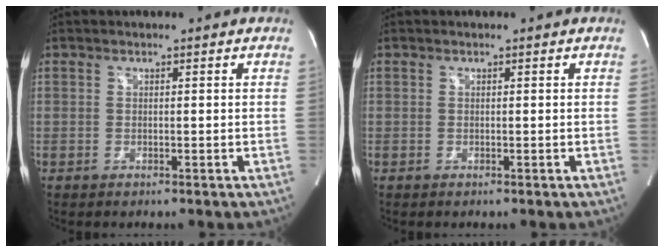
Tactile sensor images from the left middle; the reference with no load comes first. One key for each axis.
{"total": 0.0}